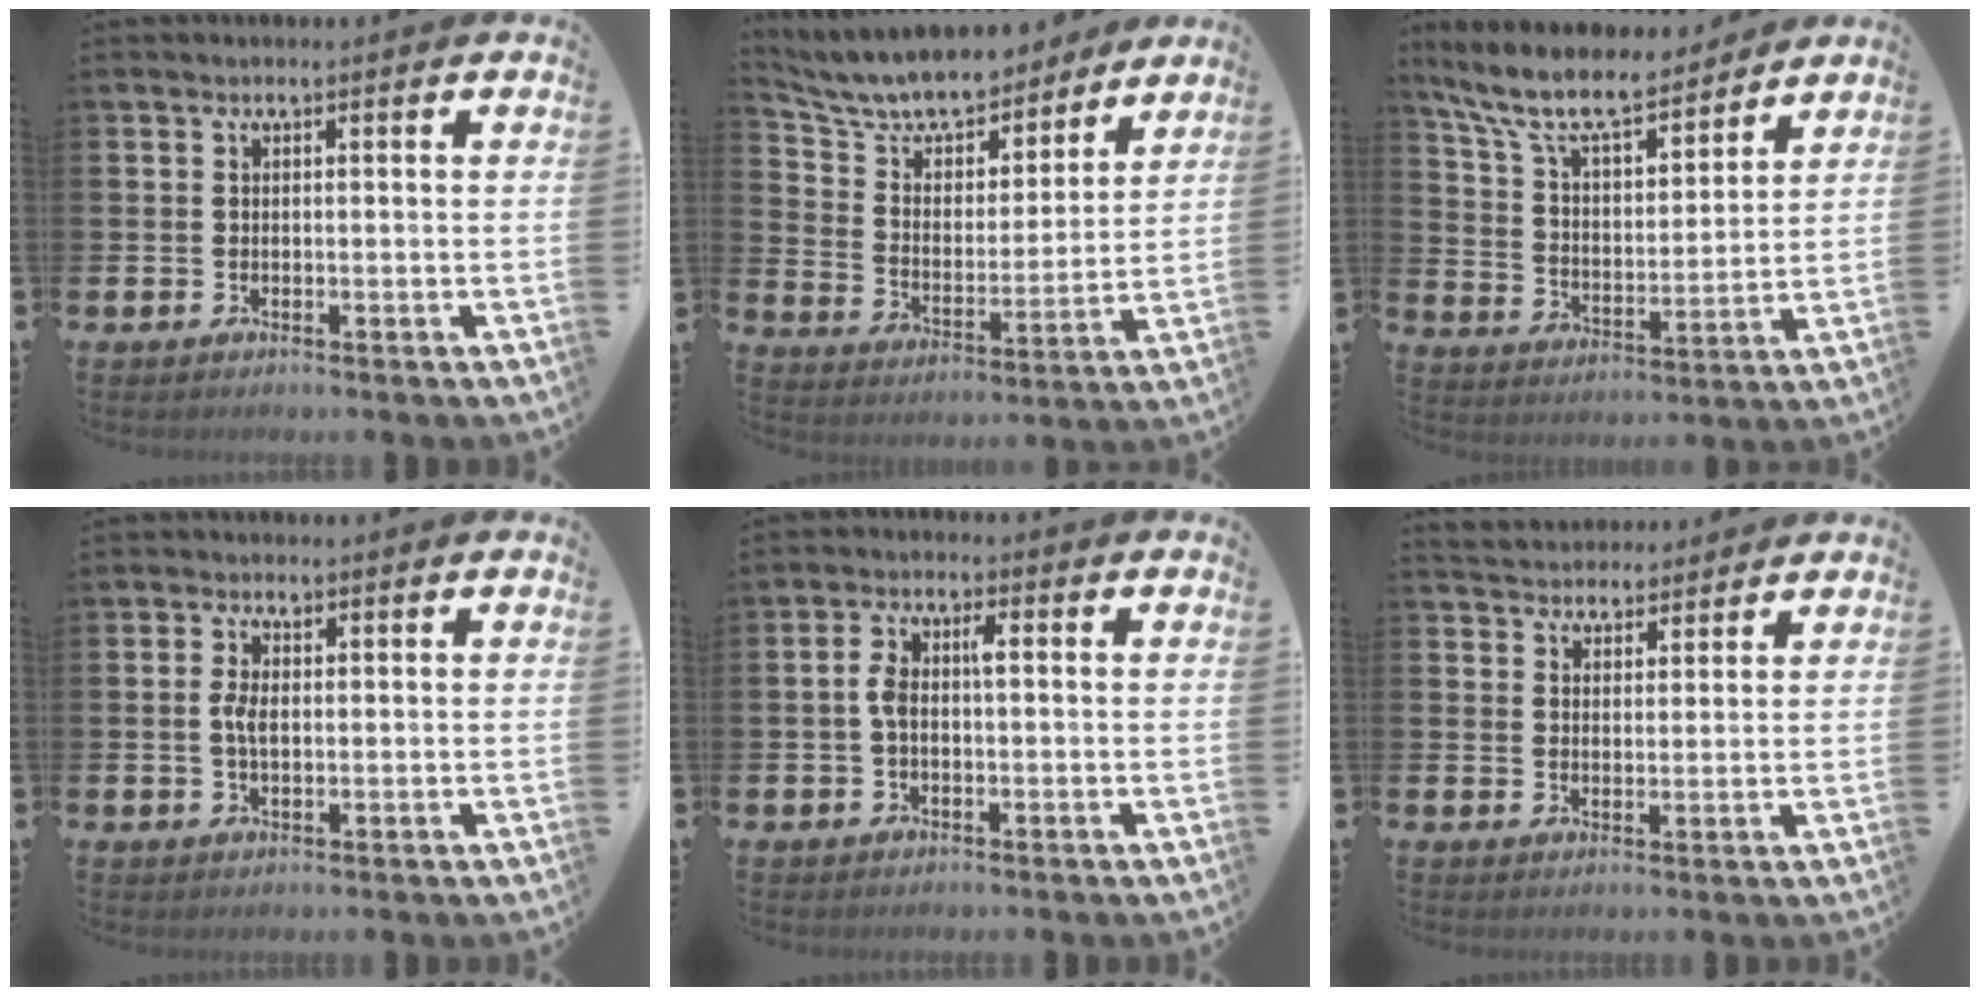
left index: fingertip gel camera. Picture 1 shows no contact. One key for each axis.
{"total": 9.3, "fx": 8.7, "fy": 2.6, "fz": 2.2, "tx": -0.084, "ty": -0.062, "tz": 0.154}
{"total": 10.3, "fx": 9.1, "fy": 2.5, "fz": 4.2, "tx": -0.123, "ty": -0.052, "tz": 0.160}
{"total": 2.7, "fx": 0.6, "fy": 1.4, "fz": 2.3, "tx": -0.037, "ty": 0.002, "tz": 0.008}
{"total": 3.6, "fx": 0.3, "fy": 1.8, "fz": 3.1, "tx": -0.058, "ty": 0.008, "tz": 0.002}
{"total": 4.1, "fx": 3.9, "fy": 1.0, "fz": -0.4, "tx": -0.012, "ty": -0.018, "tz": 0.073}